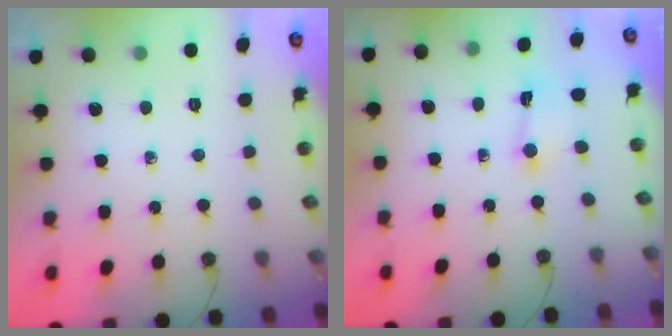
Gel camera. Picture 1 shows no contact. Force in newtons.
{"total": 1.3, "press": 1.2, "slide": 0.5}